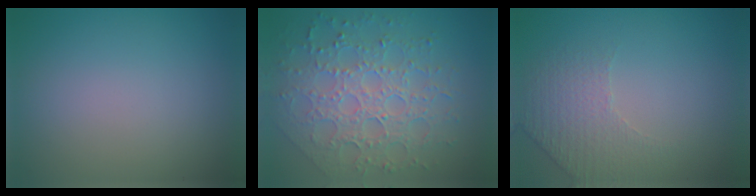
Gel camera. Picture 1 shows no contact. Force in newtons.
{"total": 8.0, "press": 5.6, "slide": 5.7}
{"total": 1.9, "press": 1.6, "slide": 1.0}